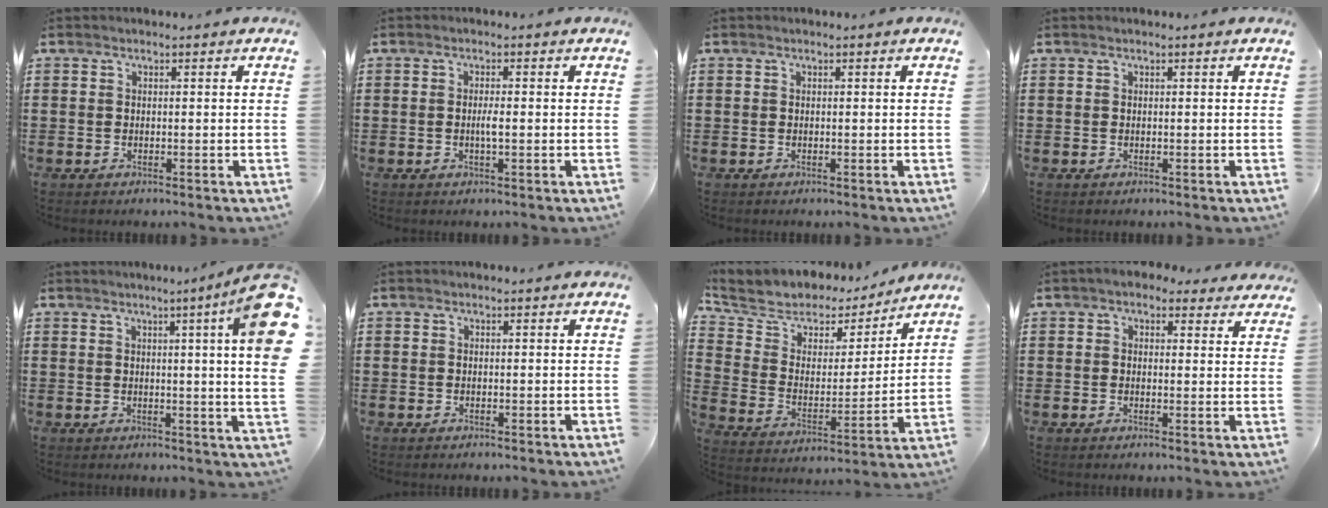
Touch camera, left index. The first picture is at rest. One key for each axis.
{"total": 1.8, "fx": -0.2, "fy": 0.2, "fz": 1.8, "tx": -0.034, "ty": -0.001, "tz": -0.004}
{"total": 0.0}
{"total": 0.0}
{"total": 9.5, "fx": 3.7, "fy": -0.2, "fz": 8.8, "tx": -0.126, "ty": -0.031, "tz": 0.057}
{"total": 0.0}
{"total": 6.1, "fx": 4.9, "fy": 3.5, "fz": 1.1, "tx": -0.064, "ty": -0.031, "tz": 0.081}
{"total": 2.6, "fx": 2.0, "fy": 1.5, "fz": 0.9, "tx": -0.018, "ty": 0.000, "tz": 0.033}